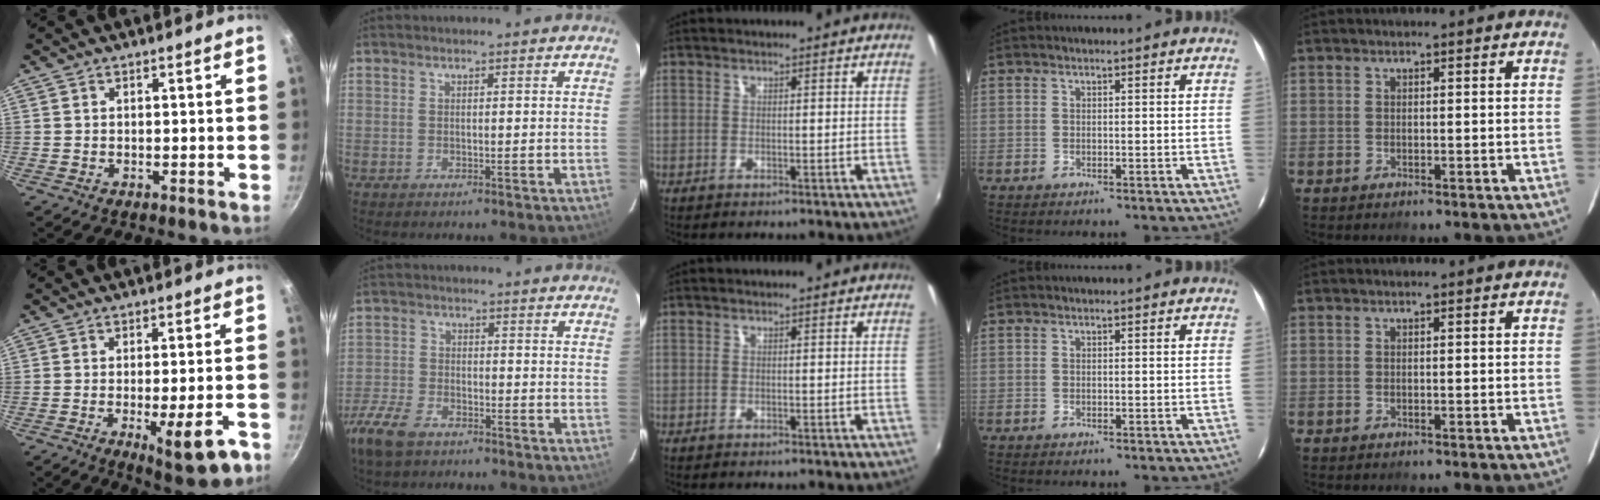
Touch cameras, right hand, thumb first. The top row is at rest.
{"thumb": {"total": 10.8, "force": [-4.7, 2.6, 9.3], "torque": [-0.114, 0.008, -0.057]}, "index": {"total": 9.0, "force": [-6.4, 4.5, 4.5], "torque": [-0.123, -0.011, -0.134]}}